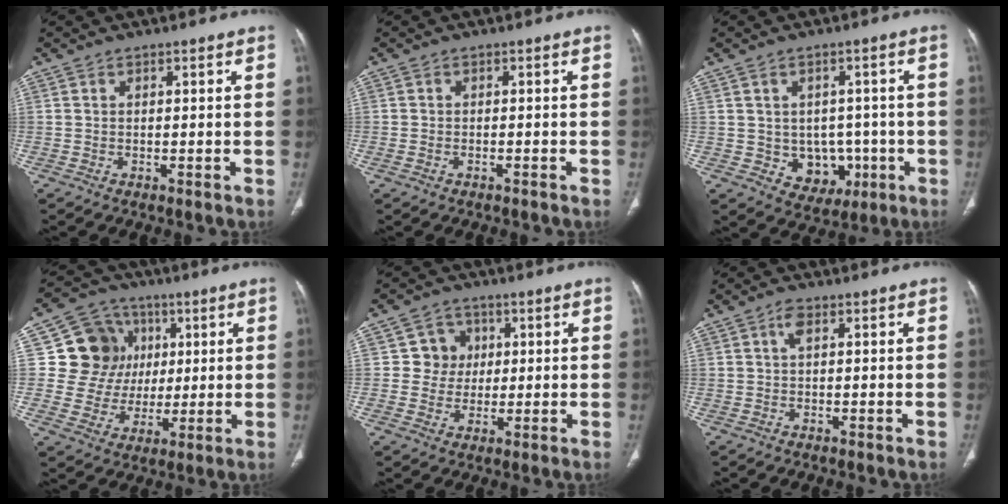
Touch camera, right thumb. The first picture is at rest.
{"total": 1.0, "force": [-0.6, 0.5, 0.7], "torque": [-0.022, 0.010, -0.006]}
{"total": 8.2, "force": [-1.4, 6.9, 4.2], "torque": [-0.018, 0.011, 0.001]}
{"total": 13.1, "force": [3.2, 12.1, 4.1], "torque": [-0.023, 0.004, 0.060]}
{"total": 5.9, "force": [1.0, 5.7, 1.0], "torque": [0.025, 0.008, 0.011]}
{"total": 1.8, "force": [0.4, 0.9, 1.5], "torque": [-0.029, 0.005, 0.004]}